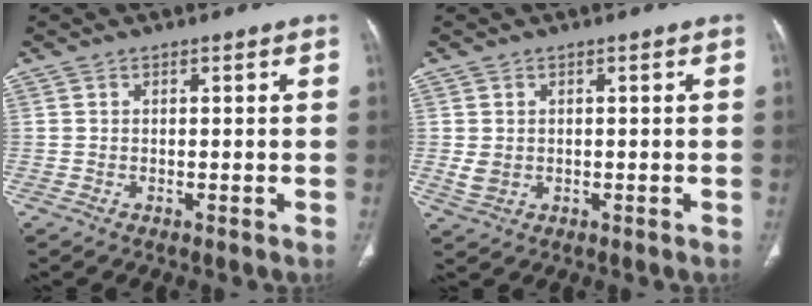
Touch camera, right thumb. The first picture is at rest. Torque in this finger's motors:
{"motor_torque": [0.03, 0.41, -0.24, 0.17, 0.03]}